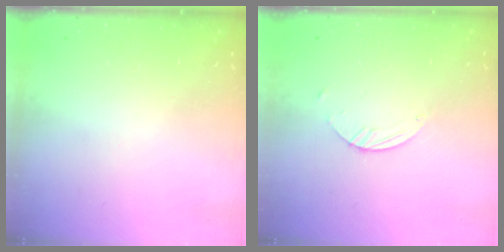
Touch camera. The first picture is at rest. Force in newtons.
{"total": 1.8, "press": 1.8, "slide": 0.1}